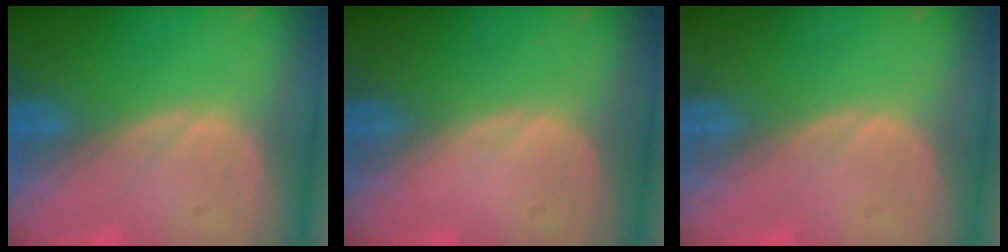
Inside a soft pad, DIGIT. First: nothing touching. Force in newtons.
{"total": 0.0}
{"total": 0.0}